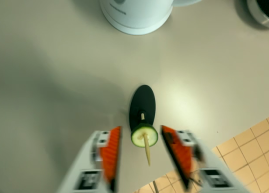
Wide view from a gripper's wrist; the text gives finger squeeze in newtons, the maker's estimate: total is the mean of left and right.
{"total": 10.0, "left": 9.8, "right": 10.2}